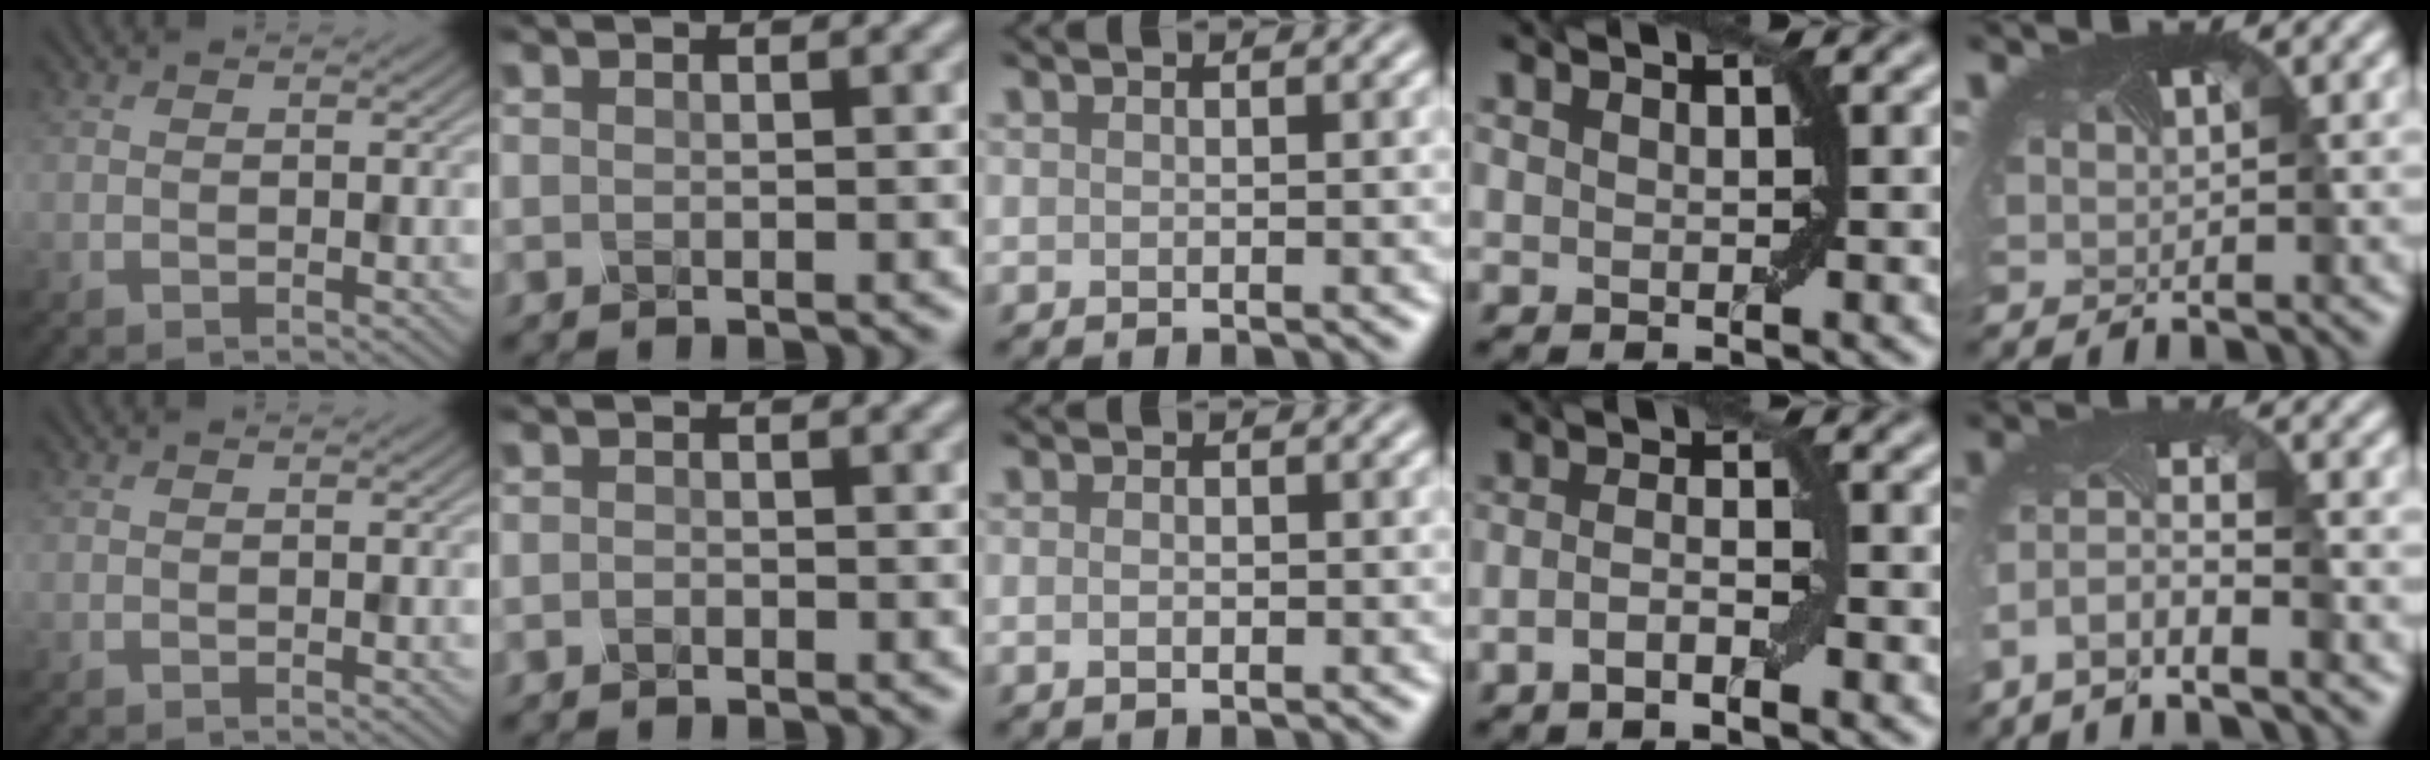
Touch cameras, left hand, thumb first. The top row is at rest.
{"index": {"total": 0.5, "force": [-0.3, 0.4, 0.3], "torque": [-0.004, -0.001, -0.007]}, "middle": {"total": 1.1, "force": [-0.1, 0.6, 0.9], "torque": [-0.018, -0.001, -0.003]}, "ring": {"total": 2.5, "force": [-1.0, 0.5, 2.2], "torque": [-0.041, 0.004, -0.023]}, "little": {"total": 5.1, "force": [-3.2, 1.2, 3.8], "torque": [-0.091, -0.008, -0.063]}}